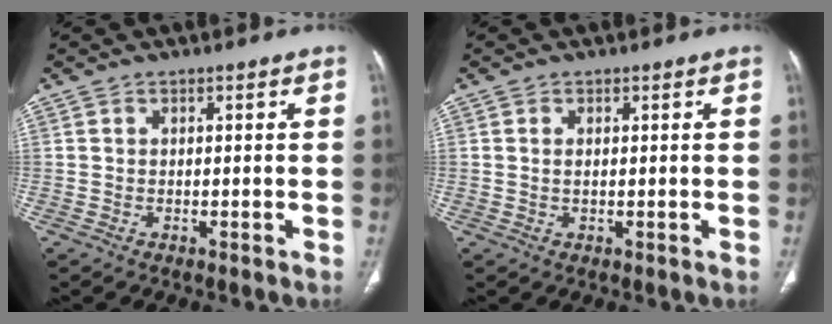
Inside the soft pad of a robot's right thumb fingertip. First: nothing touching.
{"total": 0.8, "force": [0.1, 0.4, 0.7], "torque": [-0.018, 0.001, 0.004]}